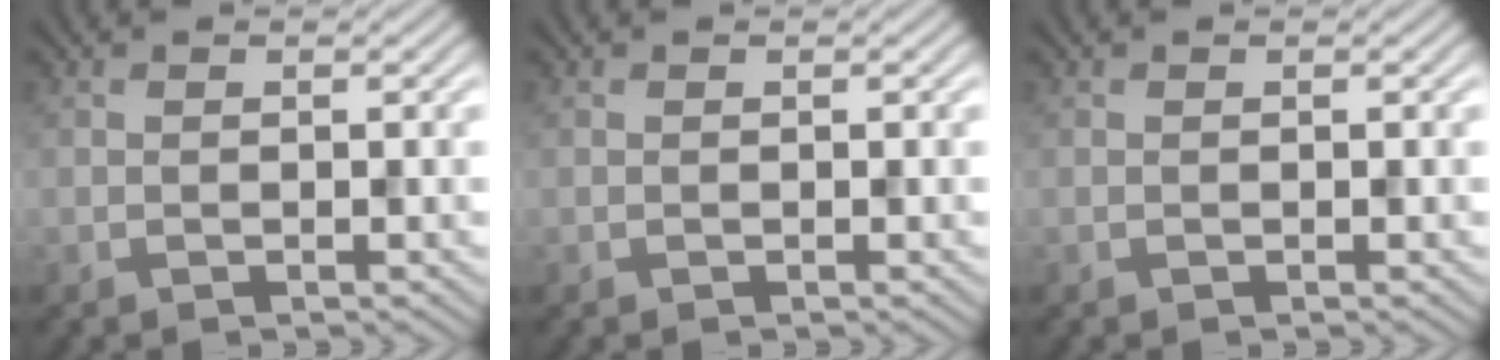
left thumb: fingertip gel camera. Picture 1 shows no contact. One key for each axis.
{"total": 0.0}
{"total": 0.0}